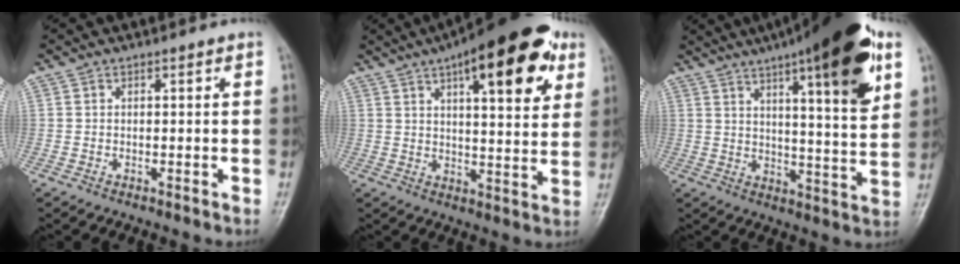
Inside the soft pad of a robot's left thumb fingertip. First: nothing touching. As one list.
[{"total": 20.5, "force": [10.0, 6.9, 16.5], "torque": [-0.209, -0.015, 0.136]}, {"total": 22.2, "force": [11.7, 4.5, 18.3], "torque": [-0.250, -0.029, 0.168]}]